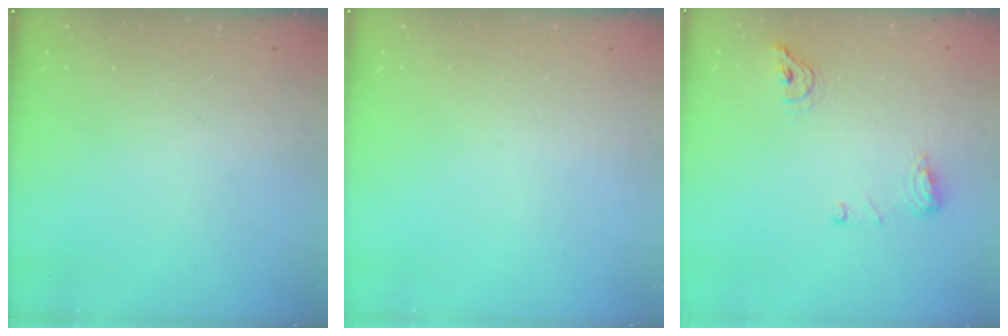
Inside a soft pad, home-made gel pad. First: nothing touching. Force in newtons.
{"total": 0.0}
{"total": 8.2, "press": 8.1, "slide": 1.5}